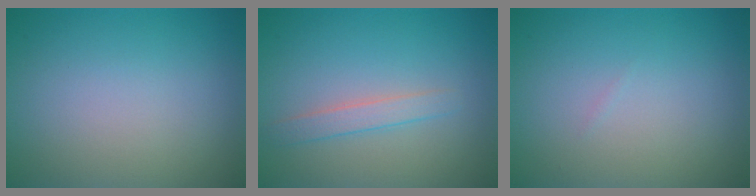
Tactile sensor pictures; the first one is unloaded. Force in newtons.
{"total": 1.7, "press": 1.7, "slide": 0.0}
{"total": 0.0}